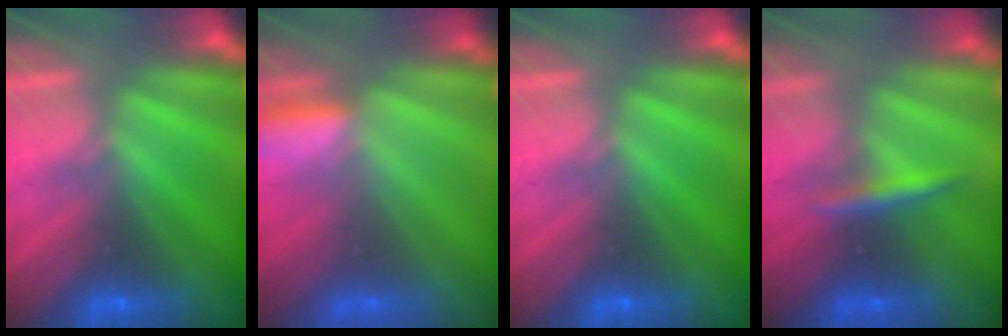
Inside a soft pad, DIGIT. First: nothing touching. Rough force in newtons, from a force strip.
{"total": 2.9}
{"total": 0.0}
{"total": 2.4}